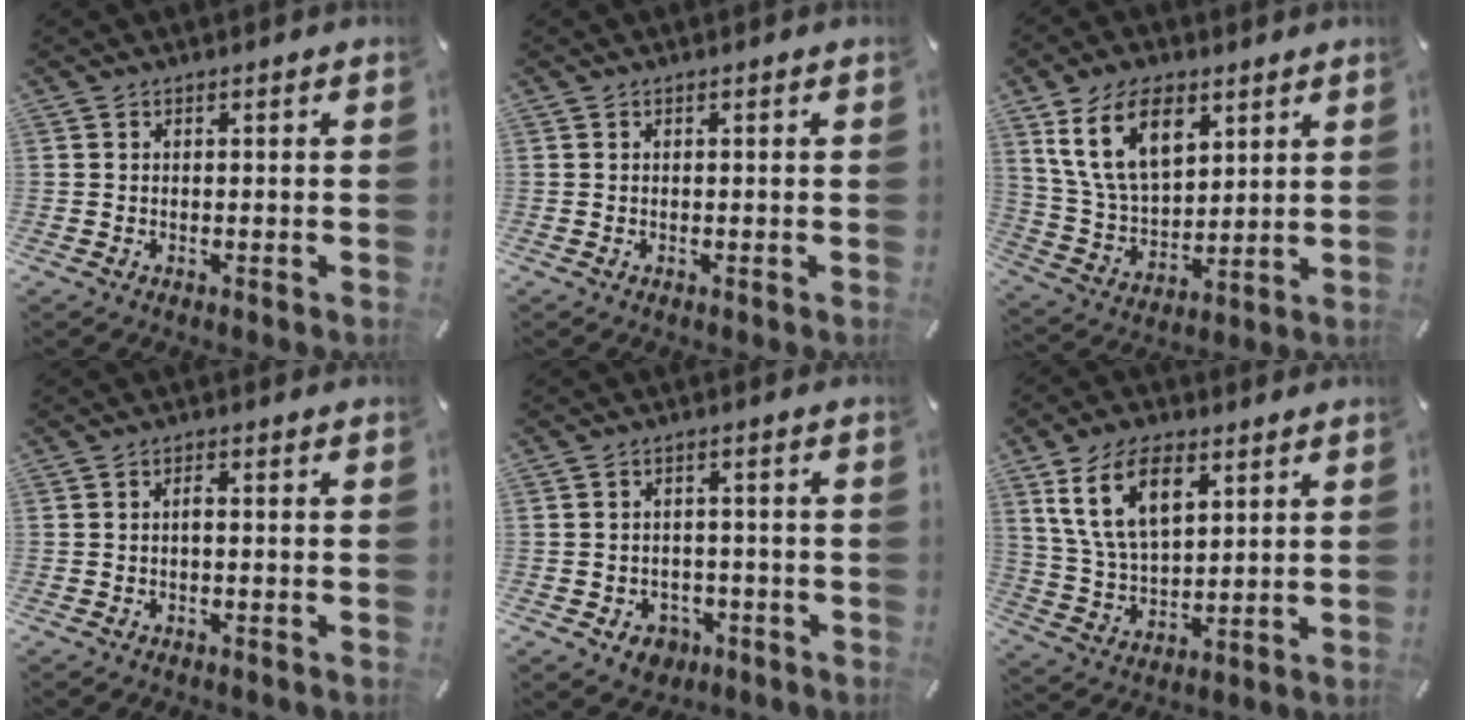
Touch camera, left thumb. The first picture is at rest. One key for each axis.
{"total": 0.0}
{"total": 15.5, "fx": 8.0, "fy": 9.4, "fz": 9.4, "tx": -0.204, "ty": -0.015, "tz": 0.146}
{"total": 1.5, "fx": -0.3, "fy": 0.4, "fz": 1.4, "tx": -0.028, "ty": 0.002, "tz": -0.007}
{"total": 4.9, "fx": -2.3, "fy": 3.9, "fz": 1.9, "tx": -0.036, "ty": 0.014, "tz": -0.040}
{"total": 13.3, "fx": 6.5, "fy": 7.5, "fz": 8.9, "tx": -0.203, "ty": -0.011, "tz": 0.114}